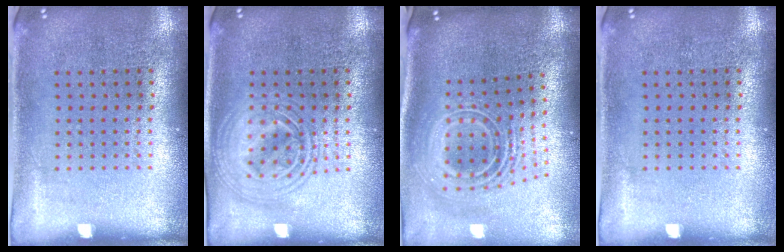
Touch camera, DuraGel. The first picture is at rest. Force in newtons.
{"total": 2.9, "press": 2.9, "slide": 0.4}
{"total": 2.6, "press": 1.8, "slide": 1.9}
{"total": 0.0}